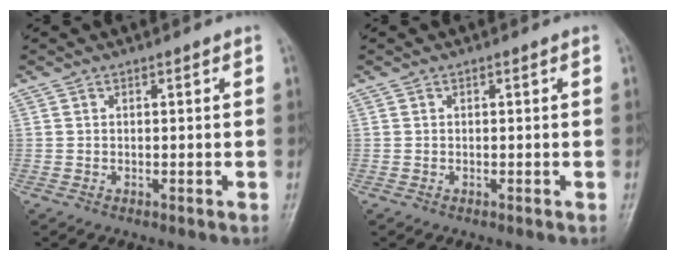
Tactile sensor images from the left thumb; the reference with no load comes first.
{"total": 0.0}